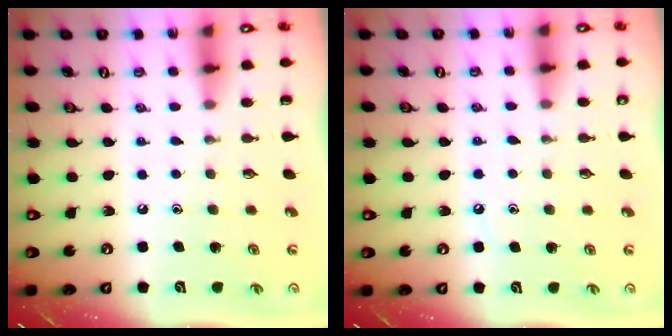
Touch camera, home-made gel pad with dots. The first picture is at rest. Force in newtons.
{"total": 5.8, "press": 5.8, "slide": 0.8}